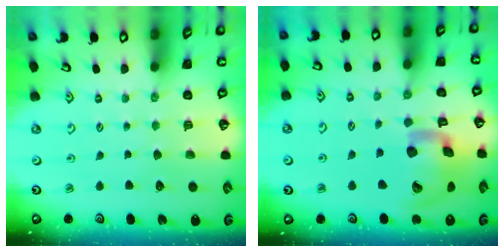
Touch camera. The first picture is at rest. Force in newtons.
{"total": 19.2, "press": 19.0, "slide": 3.2}